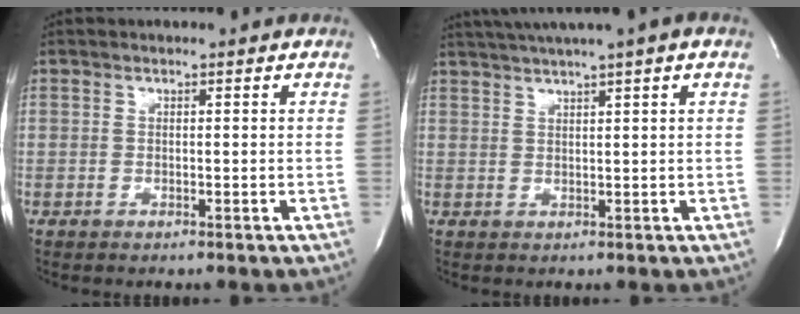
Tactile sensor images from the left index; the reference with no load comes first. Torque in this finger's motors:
{"motor_torque": [0.57, -0.53, 0.96, 0.21]}